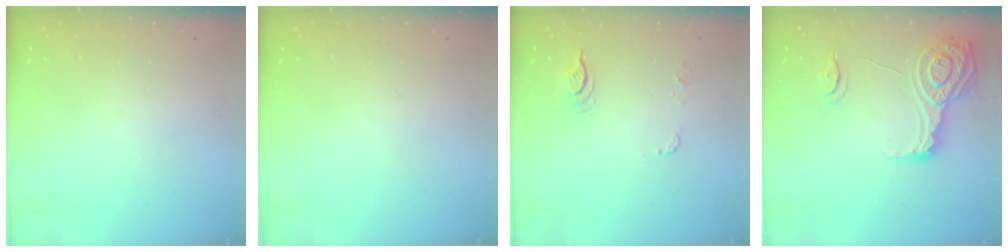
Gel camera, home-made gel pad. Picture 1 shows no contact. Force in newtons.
{"total": 0.0}
{"total": 14.8, "press": 7.2, "slide": 12.9}
{"total": 16.9, "press": 16.8, "slide": 1.4}